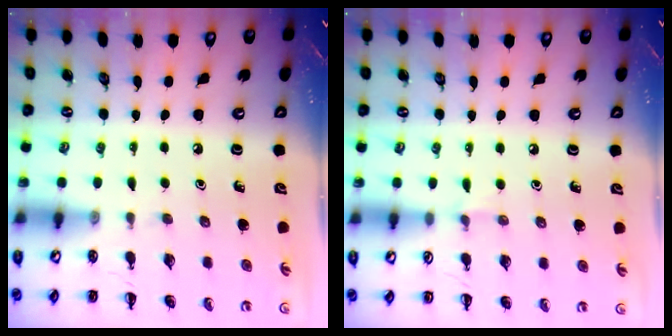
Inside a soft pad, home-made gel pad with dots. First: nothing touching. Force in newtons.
{"total": 4.2, "press": 4.0, "slide": 1.5}